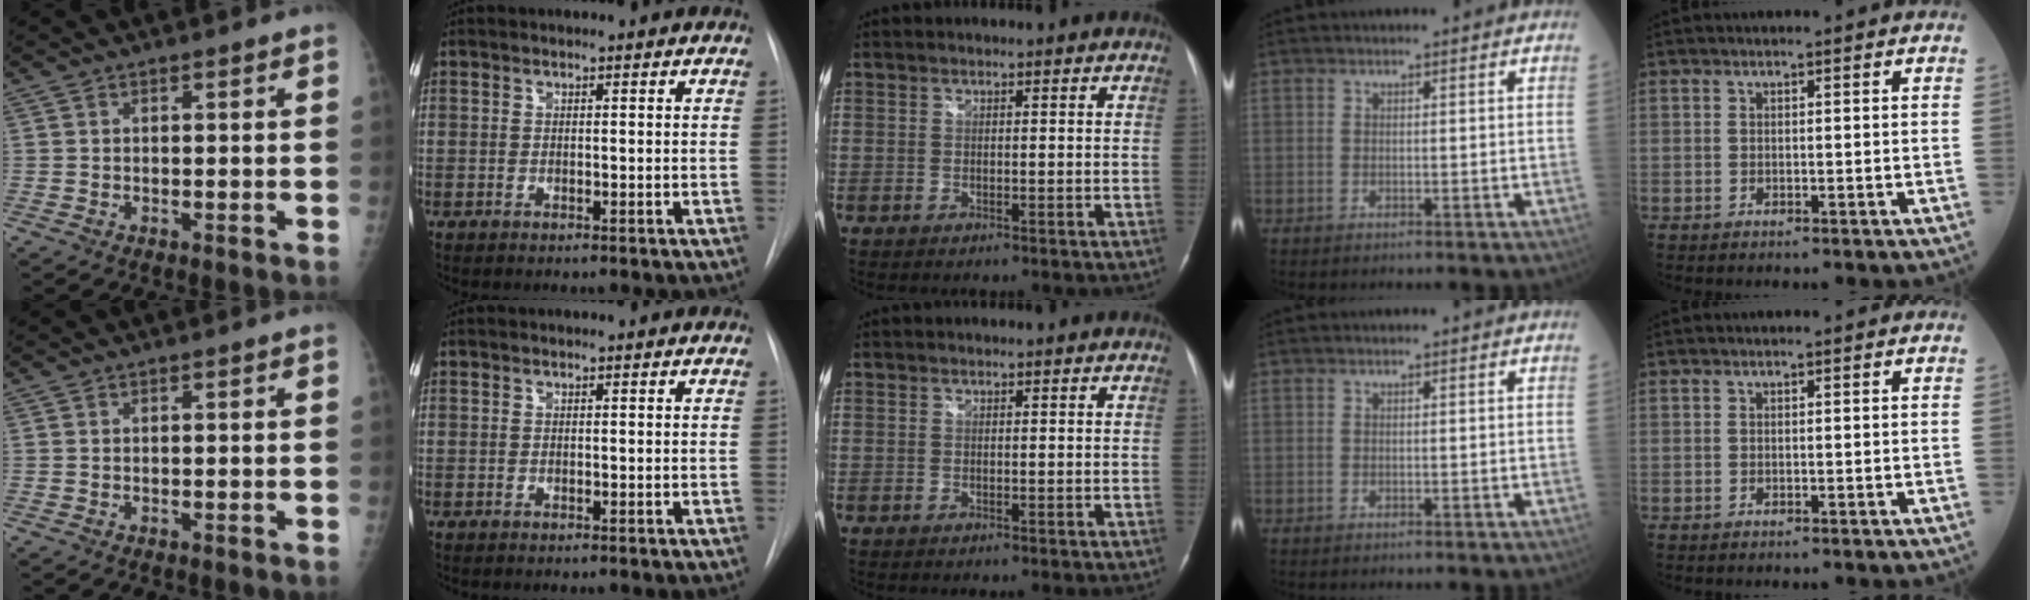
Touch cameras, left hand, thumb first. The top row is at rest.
{}